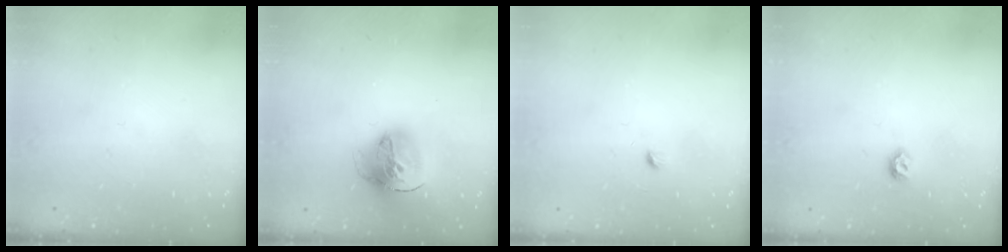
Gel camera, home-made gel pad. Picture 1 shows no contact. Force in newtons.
{"total": 16.7, "press": 16.6, "slide": 1.8}
{"total": 2.9, "press": 2.9, "slide": 0.4}
{"total": 5.0, "press": 4.9, "slide": 1.1}